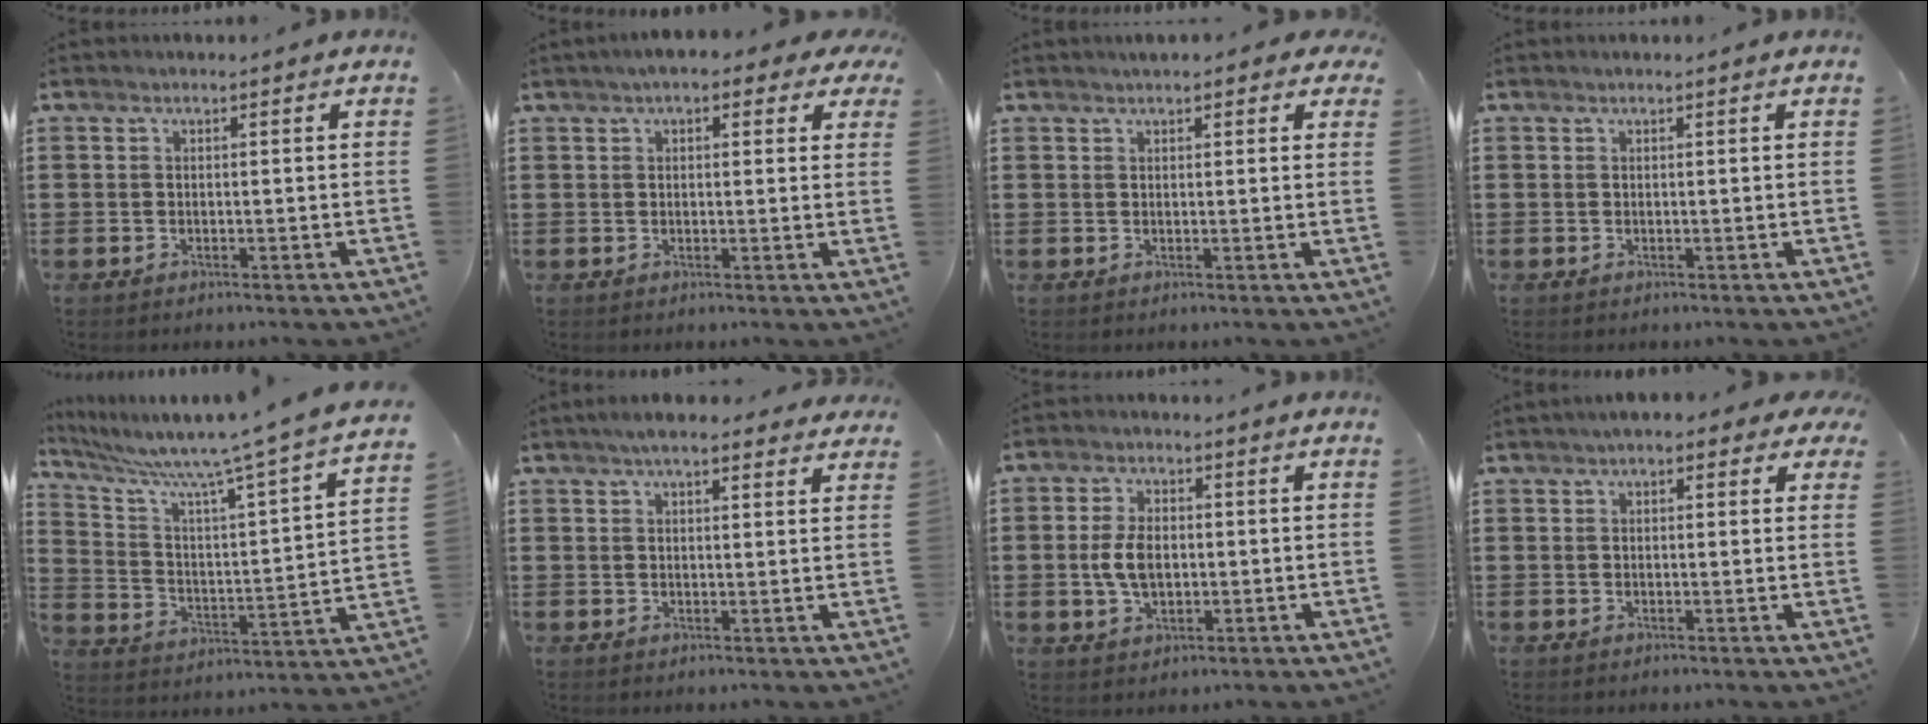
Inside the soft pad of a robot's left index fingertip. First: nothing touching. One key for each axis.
{"total": 3.3, "fx": 2.3, "fy": 1.1, "fz": 2.2, "tx": -0.050, "ty": 0.007, "tz": 0.040}
{"total": 1.6, "fx": 1.3, "fy": 0.5, "fz": 0.8, "tx": -0.020, "ty": 0.007, "tz": 0.022}
{"total": 0.0}
{"total": 7.9, "fx": 6.7, "fy": -0.4, "fz": 4.1, "tx": -0.111, "ty": -0.059, "tz": 0.100}
{"total": 4.3, "fx": 3.4, "fy": 1.1, "fz": 2.4, "tx": -0.054, "ty": 0.005, "tz": 0.060}
{"total": 5.6, "fx": -0.1, "fy": 3.3, "fz": 4.5, "tx": -0.110, "ty": 0.003, "tz": -0.008}
{"total": 2.5, "fx": 1.6, "fy": 1.0, "fz": 1.5, "tx": -0.037, "ty": 0.008, "tz": 0.028}